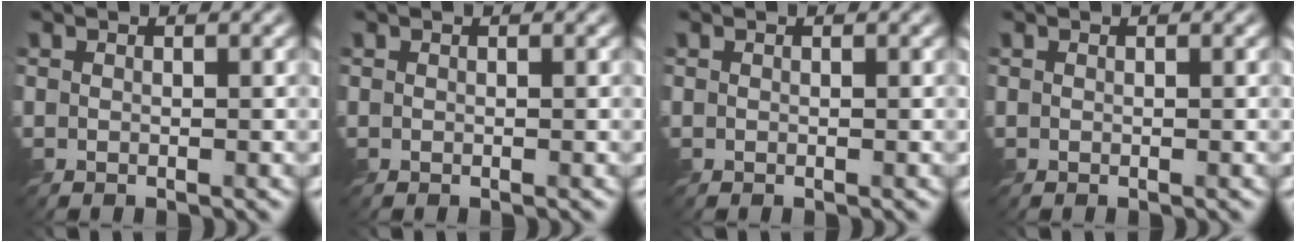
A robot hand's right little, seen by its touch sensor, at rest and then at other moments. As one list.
[{"total": 0.0}, {"total": 0.0}, {"total": 0.0}]